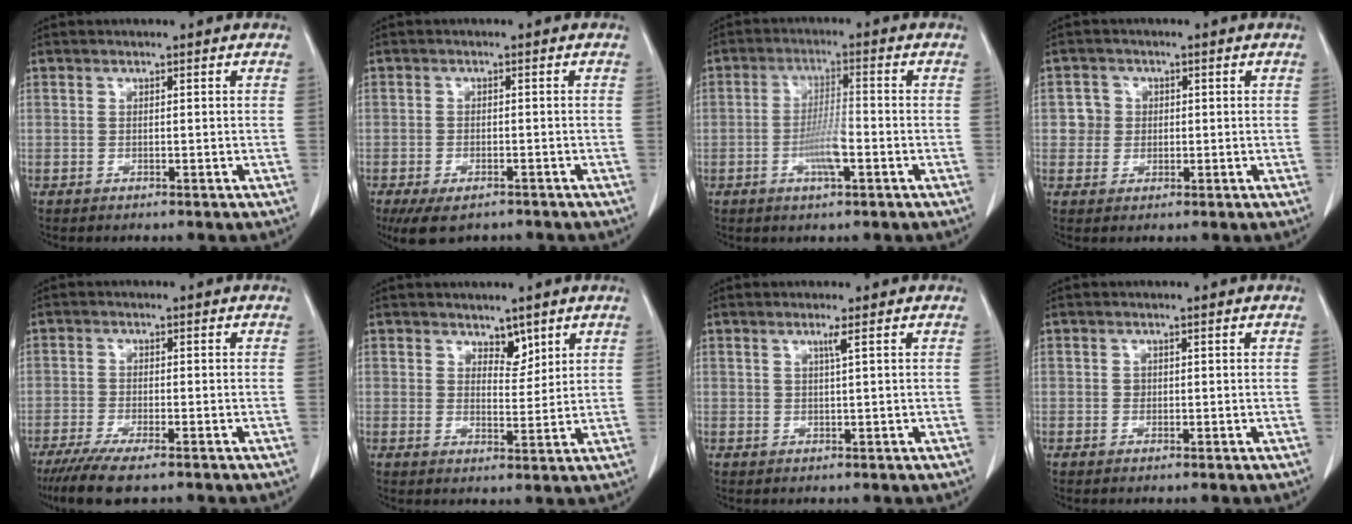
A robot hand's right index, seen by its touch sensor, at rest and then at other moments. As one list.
[{"total": 6.4, "force": [-4.7, 2.7, 3.4], "torque": [-0.057, -0.008, -0.071]}, {"total": 5.1, "force": [-1.6, 0.9, 4.8], "torque": [-0.091, 0.000, -0.026]}, {"total": 2.9, "force": [0.3, 2.9, 0.3], "torque": [0.009, 0.009, 0.008]}, {"total": 7.3, "force": [-5.5, 0.9, 4.8], "torque": [-0.081, -0.019, -0.085]}, {"total": 3.2, "force": [2.4, 1.5, 1.4], "torque": [-0.018, -0.005, 0.043]}, {"total": 1.2, "force": [0.5, -0.6, 0.9], "torque": [-0.027, -0.004, 0.014]}, {"total": 0.5, "force": [0.1, 0.5, 0.1], "torque": [0.006, 0.004, 0.004]}]